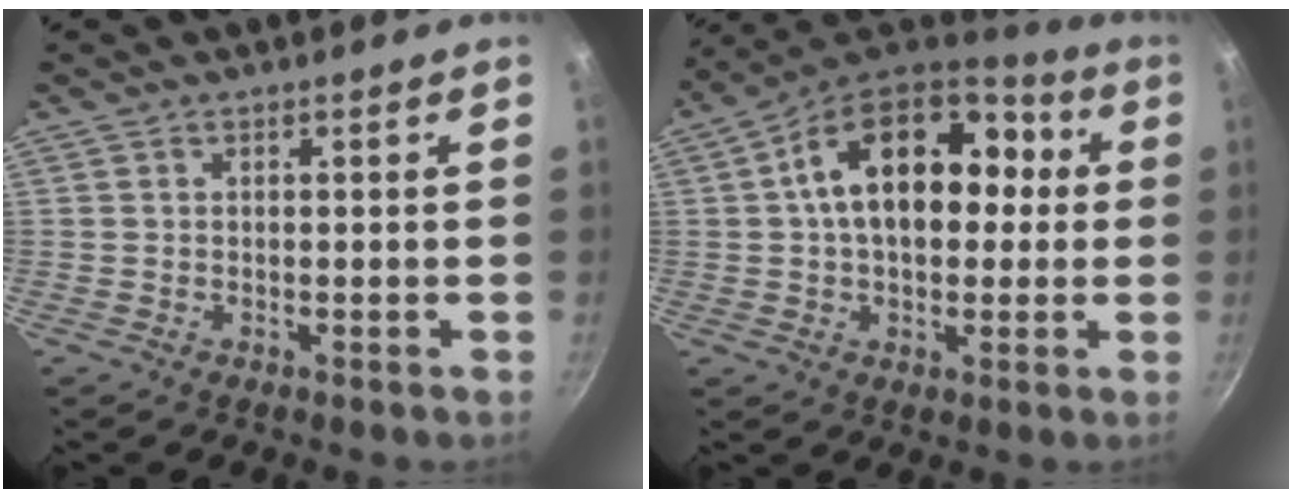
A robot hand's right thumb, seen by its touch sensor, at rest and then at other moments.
{"total": 20.3, "force": [2.9, 12.5, 15.8], "torque": [-0.214, 0.037, 0.034]}